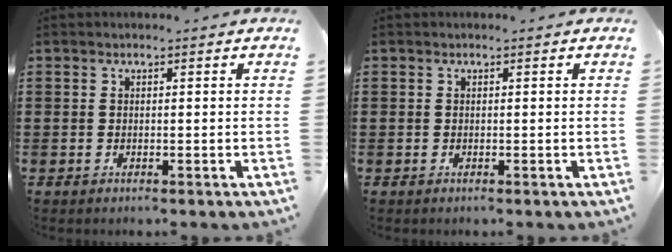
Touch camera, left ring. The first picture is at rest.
{"total": 0.0}